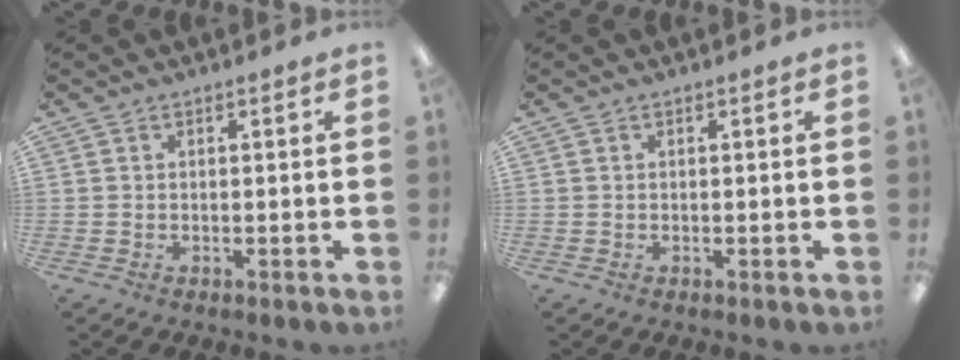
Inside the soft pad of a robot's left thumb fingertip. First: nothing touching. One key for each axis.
{"total": 0.0}